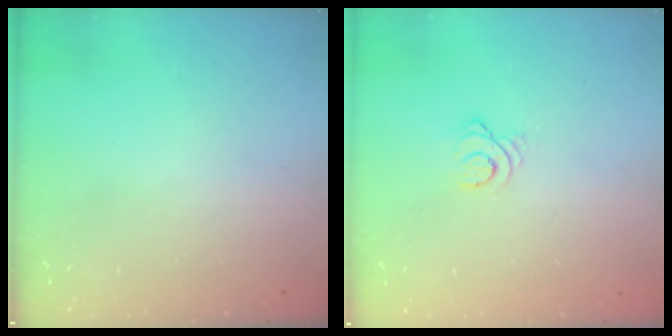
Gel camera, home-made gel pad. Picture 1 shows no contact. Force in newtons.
{"total": 3.5, "press": 3.5, "slide": 0.2}